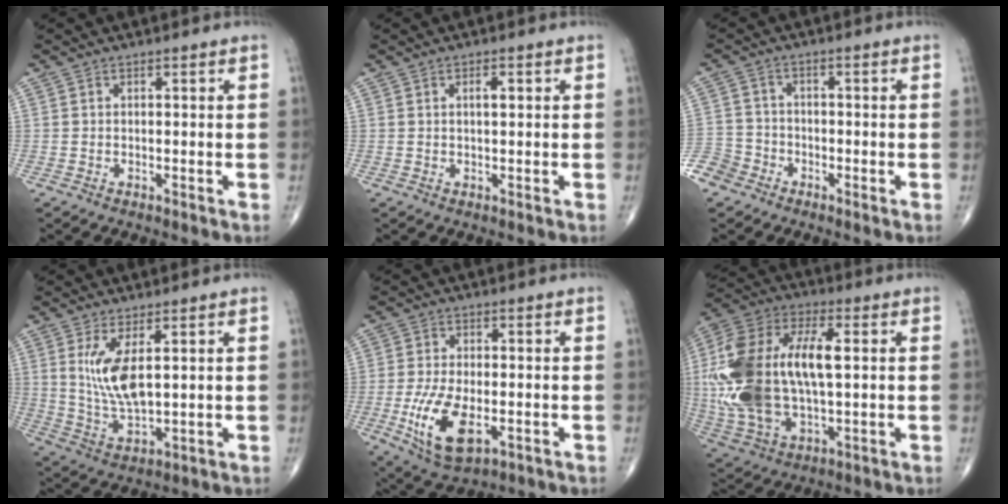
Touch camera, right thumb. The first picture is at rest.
{"total": 1.8, "force": [0.5, 0.6, 1.6], "torque": [-0.029, 0.001, 0.009]}
{"total": 6.5, "force": [-4.2, 4.8, 1.2], "torque": [-0.014, 0.022, -0.089]}
{"total": 8.8, "force": [2.3, 3.3, 7.8], "torque": [-0.159, -0.024, 0.057]}
{"total": 11.5, "force": [-3.2, 5.6, 9.6], "torque": [-0.187, -0.006, -0.049]}
{"total": 25.4, "force": [1.7, 12.9, 21.8], "torque": [-0.478, 0.005, 0.031]}